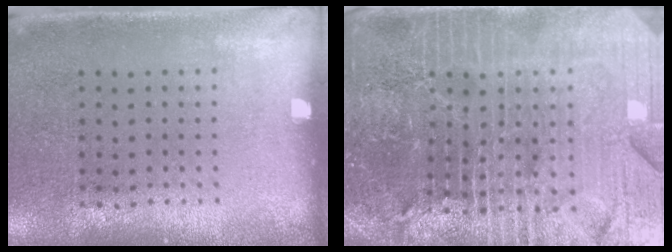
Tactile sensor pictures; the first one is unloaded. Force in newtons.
{"total": 6.6, "press": 5.8, "slide": 3.2}